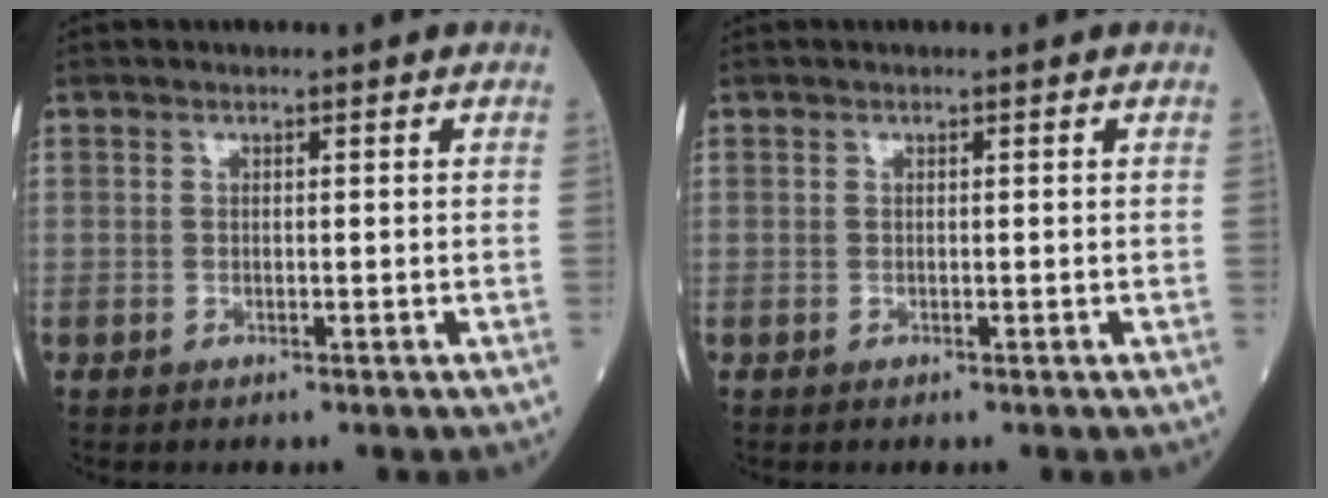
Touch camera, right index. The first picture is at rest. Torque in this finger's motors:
{"motor_torque": [0.00, 0.00, 0.00, 0.00]}